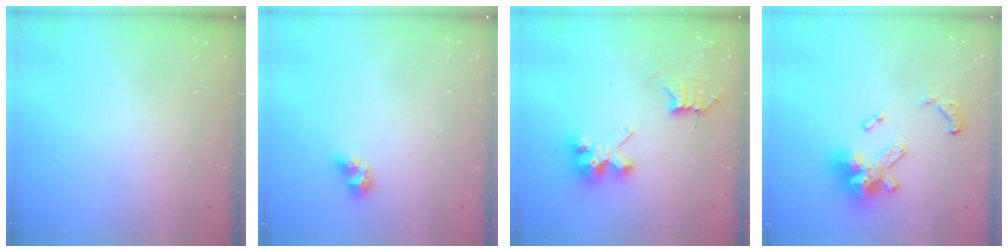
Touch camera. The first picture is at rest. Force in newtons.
{"total": 5.4, "press": 5.3, "slide": 1.1}
{"total": 8.2, "press": 8.2, "slide": 0.7}
{"total": 15.1, "press": 15.1, "slide": 1.0}